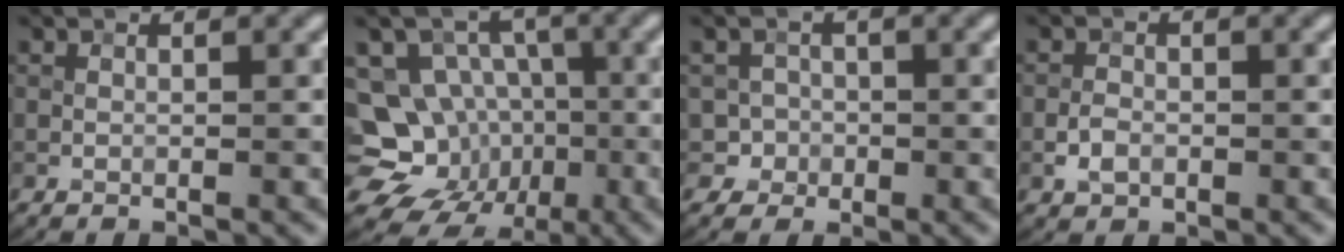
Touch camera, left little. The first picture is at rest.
{"total": 14.7, "force": [-3.7, 13.2, 5.4], "torque": [-0.132, 0.012, -0.056]}
{"total": 2.6, "force": [-0.2, 2.6, 0.4], "torque": [0.008, 0.008, -0.003]}
{"total": 1.5, "force": [-0.7, 1.1, 0.8], "torque": [-0.012, 0.002, -0.018]}